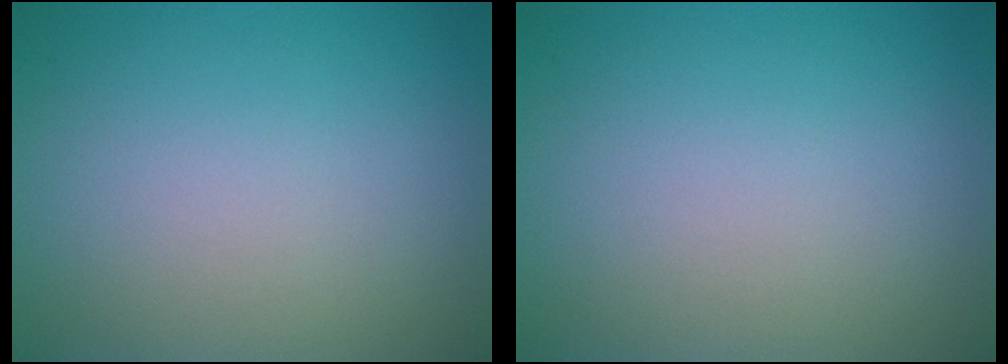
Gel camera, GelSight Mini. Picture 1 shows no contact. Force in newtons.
{"total": 0.0}